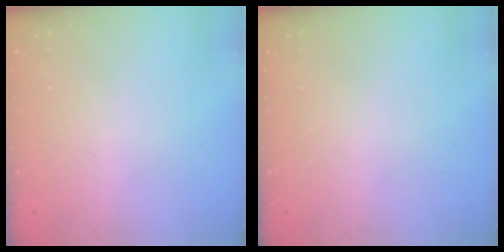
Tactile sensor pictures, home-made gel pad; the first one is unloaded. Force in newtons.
{"total": 0.0}